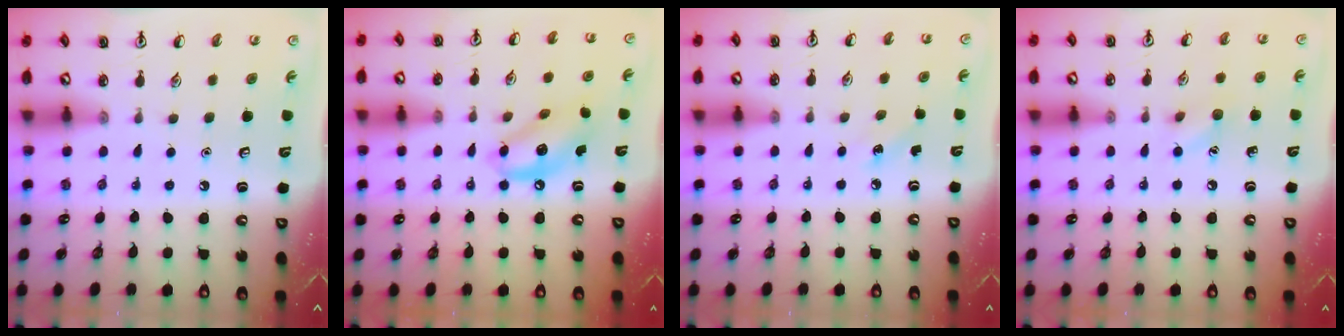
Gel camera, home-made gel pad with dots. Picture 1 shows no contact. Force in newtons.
{"total": 11.2, "press": 10.9, "slide": 2.5}
{"total": 3.8, "press": 3.5, "slide": 1.4}
{"total": 5.9, "press": 5.7, "slide": 1.8}